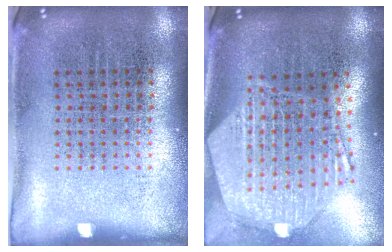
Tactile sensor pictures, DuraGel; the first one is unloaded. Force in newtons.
{"total": 3.0, "press": 2.4, "slide": 1.8}